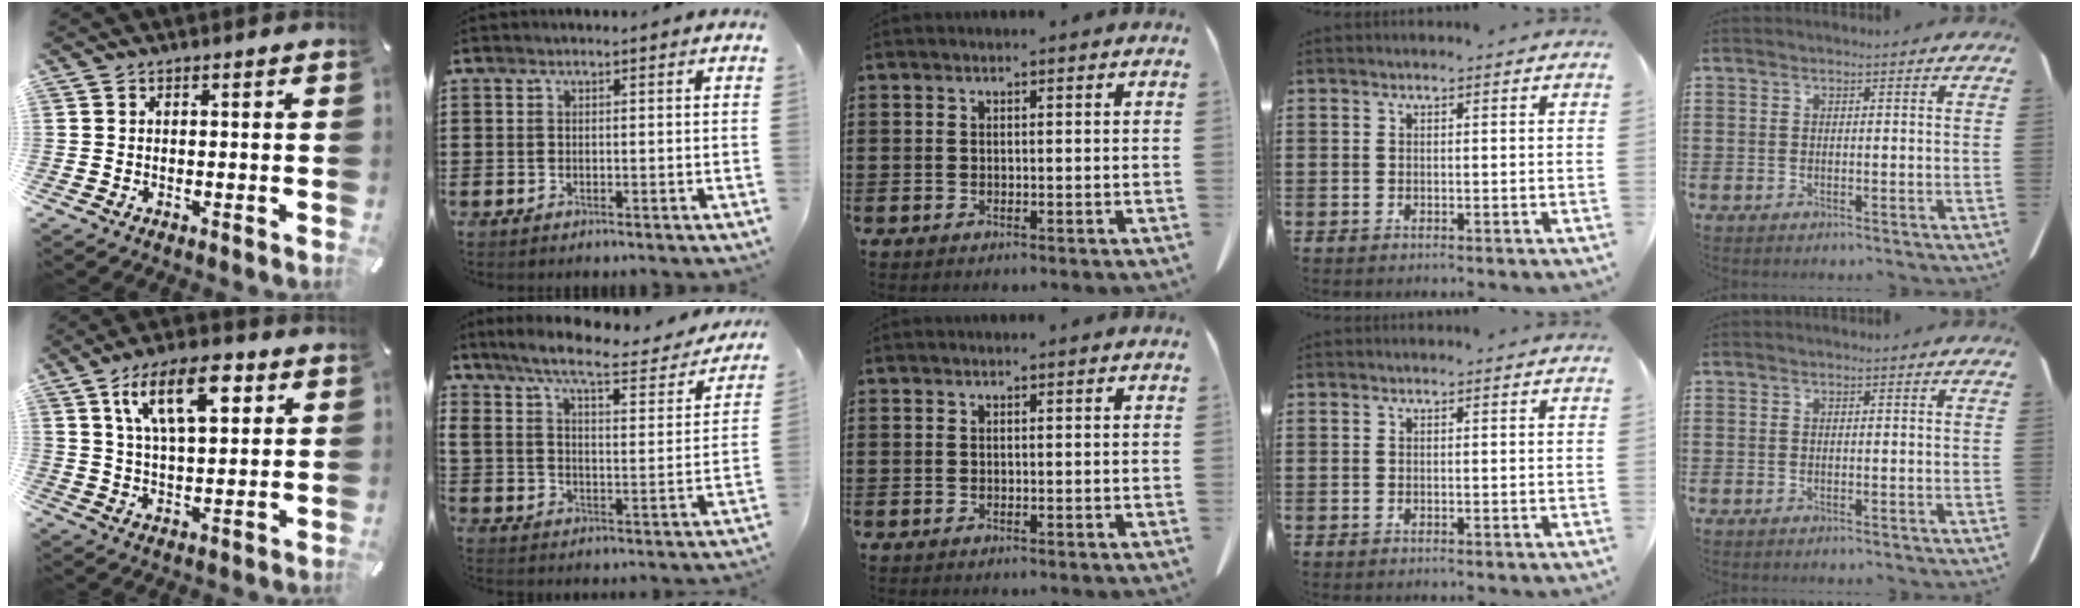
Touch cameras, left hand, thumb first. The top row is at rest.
{"thumb": {"total": 14.2, "force": [6.3, 6.7, 10.8], "torque": [-0.186, -0.006, 0.106]}, "index": {"total": 7.8, "force": [6.4, 0.5, 4.4], "torque": [-0.109, -0.030, 0.104]}}